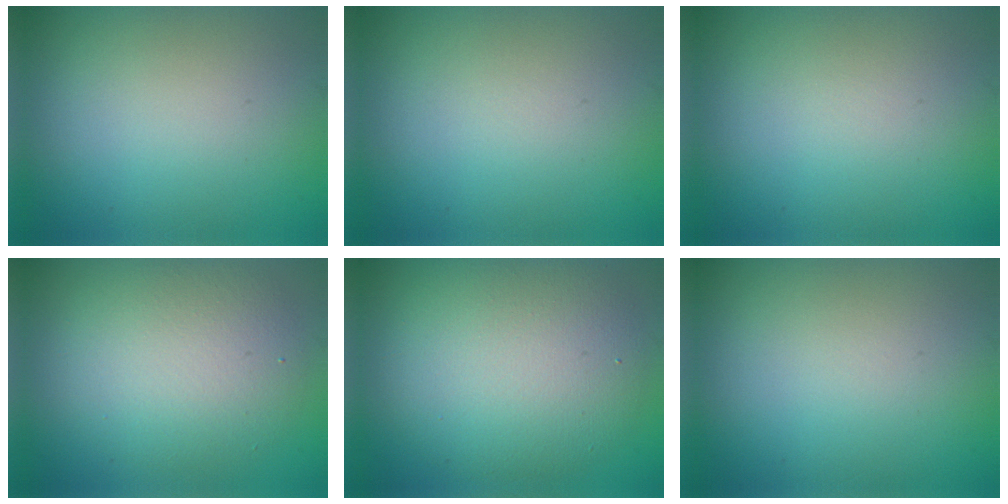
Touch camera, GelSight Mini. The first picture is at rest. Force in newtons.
{"total": 0.0}
{"total": 0.0}
{"total": 5.8, "press": 5.8, "slide": 0.3}
{"total": 8.5, "press": 8.4, "slide": 0.6}
{"total": 0.0}